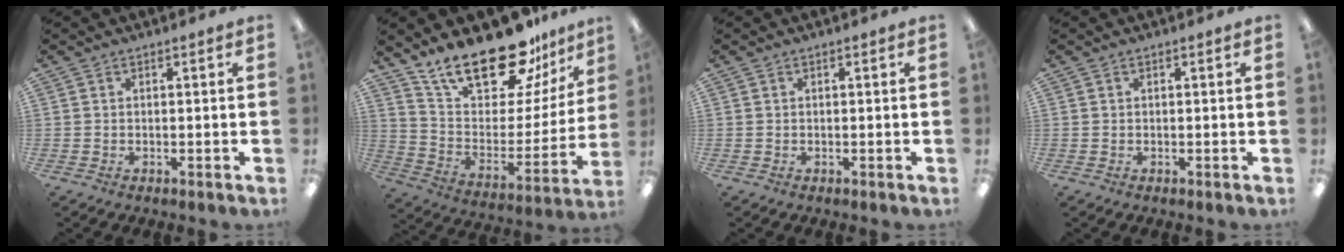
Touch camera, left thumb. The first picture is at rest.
{"total": 22.7, "force": [18.3, 8.2, 10.6], "torque": [-0.179, -0.124, 0.321]}
{"total": 0.0}
{"total": 0.0}